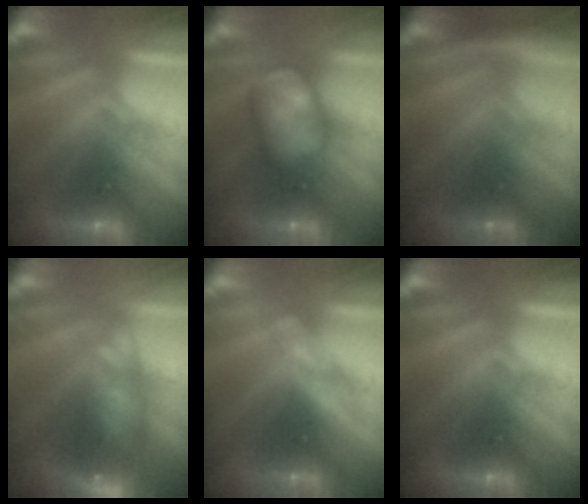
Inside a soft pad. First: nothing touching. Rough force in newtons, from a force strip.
{"total": 8.0}
{"total": 1.3}
{"total": 5.8}
{"total": 2.7}
{"total": 0.0}